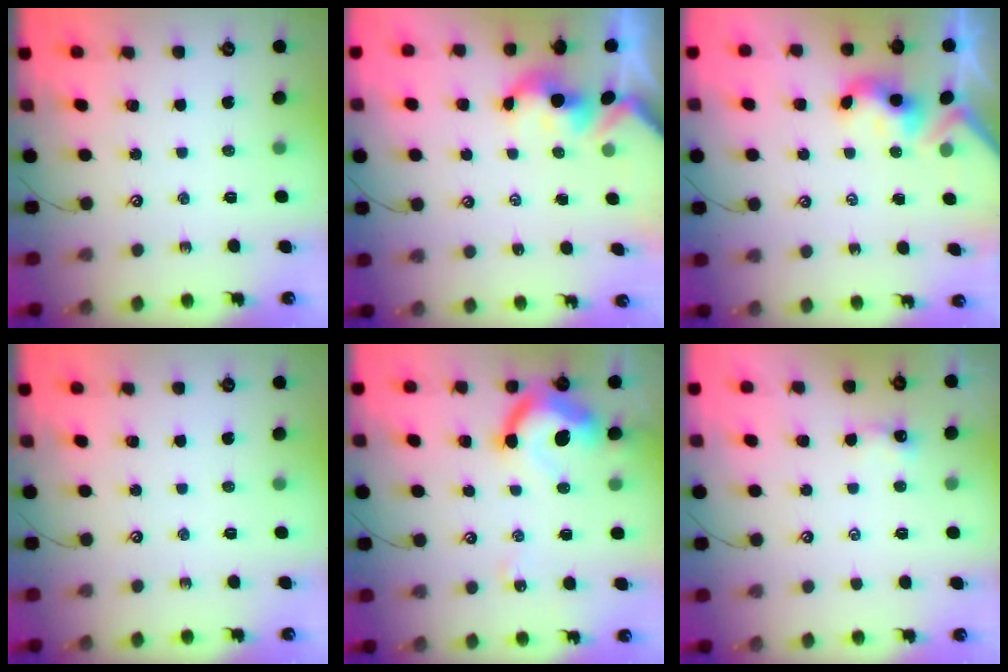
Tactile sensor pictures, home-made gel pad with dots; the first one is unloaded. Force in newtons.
{"total": 1.5, "press": 1.5, "slide": 0.2}
{"total": 3.7, "press": 3.7, "slide": 0.3}
{"total": 0.0}
{"total": 12.3, "press": 12.3, "slide": 1.2}
{"total": 0.0}